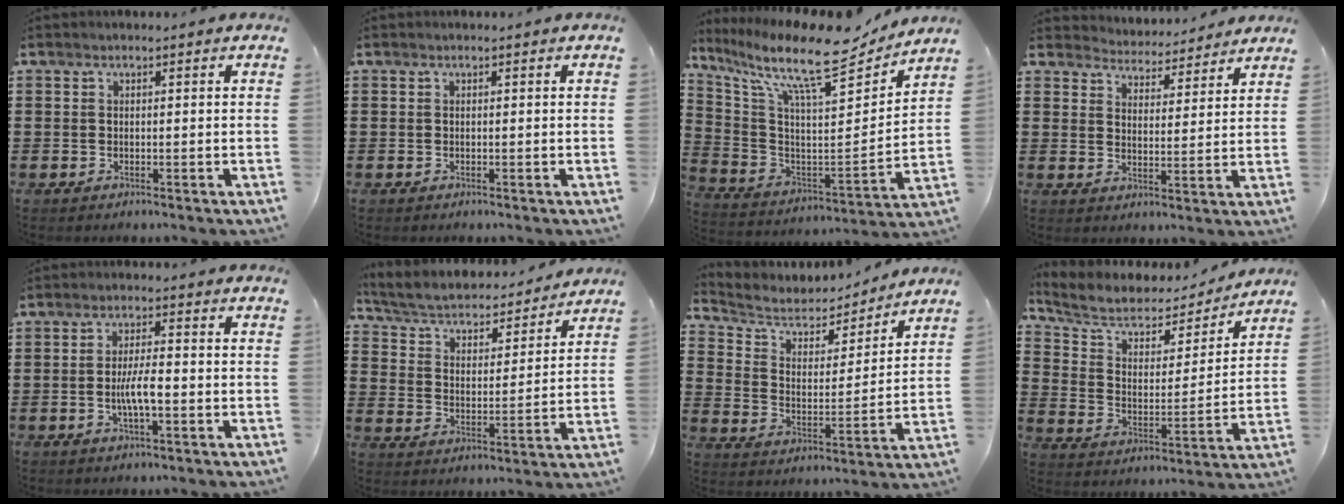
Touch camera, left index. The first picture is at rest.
{"total": 0.0}
{"total": 13.3, "force": [10.4, 2.2, 8.1], "torque": [-0.178, -0.072, 0.168]}
{"total": 4.2, "force": [4.2, 0.3, -0.3], "torque": [-0.019, -0.031, 0.072]}
{"total": 5.0, "force": [-1.1, 1.2, 4.7], "torque": [-0.095, 0.001, -0.026]}
{"total": 3.8, "force": [3.5, 0.9, 1.1], "torque": [-0.043, -0.030, 0.052]}
{"total": 5.1, "force": [4.4, 2.1, 1.4], "torque": [-0.057, -0.032, 0.070]}
{"total": 6.6, "force": [5.2, 3.0, 2.9], "torque": [-0.085, -0.027, 0.087]}